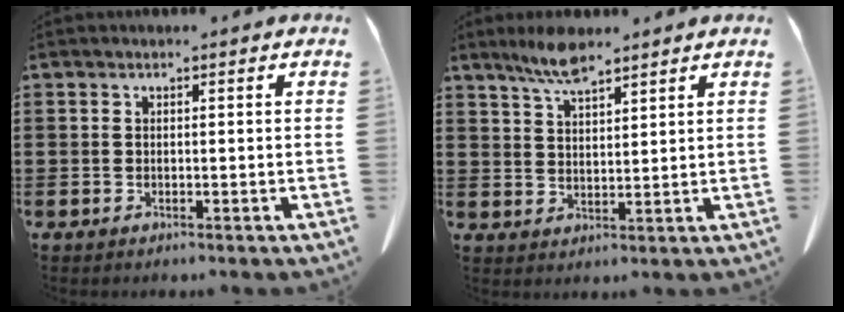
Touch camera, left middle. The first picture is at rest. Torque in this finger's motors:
{"motor_torque": [0.07, -0.04, 0.21, 0.05]}